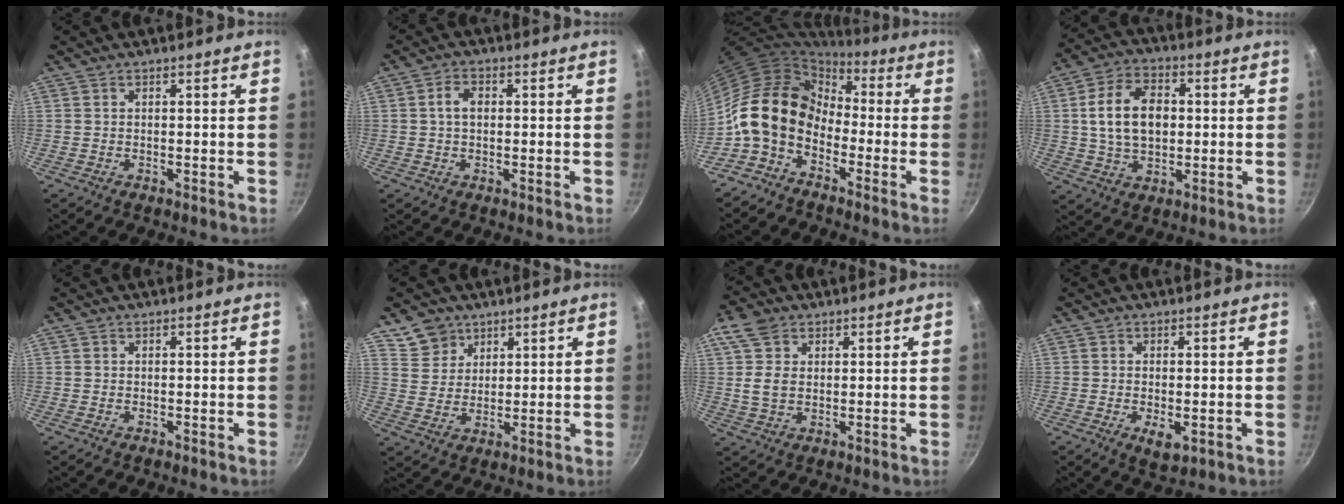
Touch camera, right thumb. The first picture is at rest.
{"total": 3.6, "force": [0.4, 2.4, 2.6], "torque": [-0.038, 0.009, 0.003]}
{"total": 12.6, "force": [-2.1, 9.3, 8.2], "torque": [-0.120, 0.034, -0.058]}
{"total": 12.9, "force": [1.3, 8.6, 9.5], "torque": [-0.146, 0.012, 0.017]}
{"total": 0.0}
{"total": 6.8, "force": [4.5, 5.0, 1.2], "torque": [0.003, -0.008, 0.090]}
{"total": 7.5, "force": [2.3, 5.4, 4.6], "torque": [-0.074, -0.001, 0.039]}
{"total": 3.7, "force": [-0.9, 1.8, 3.1], "torque": [-0.051, -0.012, -0.009]}